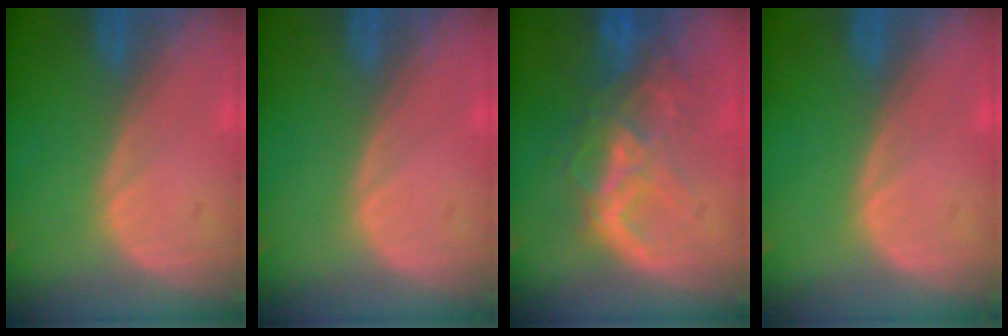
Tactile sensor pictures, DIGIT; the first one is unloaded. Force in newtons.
{"total": 0.0}
{"total": 8.8, "press": 7.6, "slide": 4.4}
{"total": 0.0}